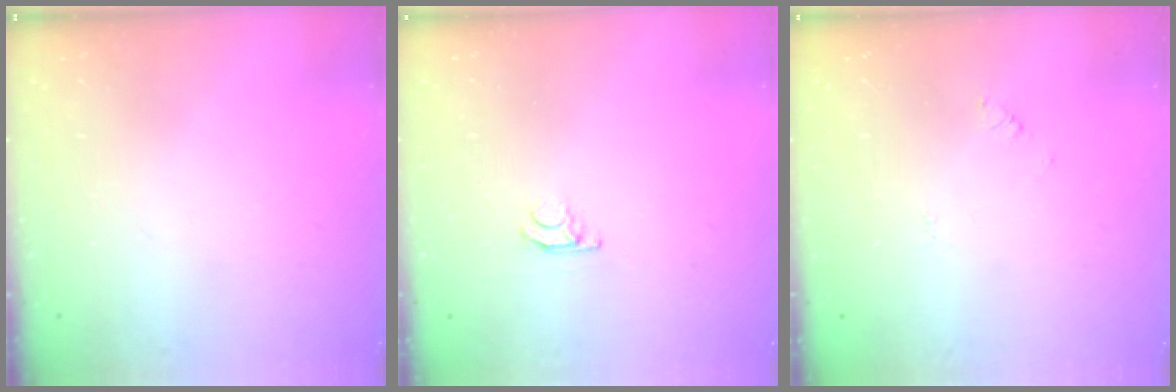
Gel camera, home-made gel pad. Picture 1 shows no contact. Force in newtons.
{"total": 3.1, "press": 3.1, "slide": 0.3}
{"total": 1.7, "press": 1.7, "slide": 0.2}